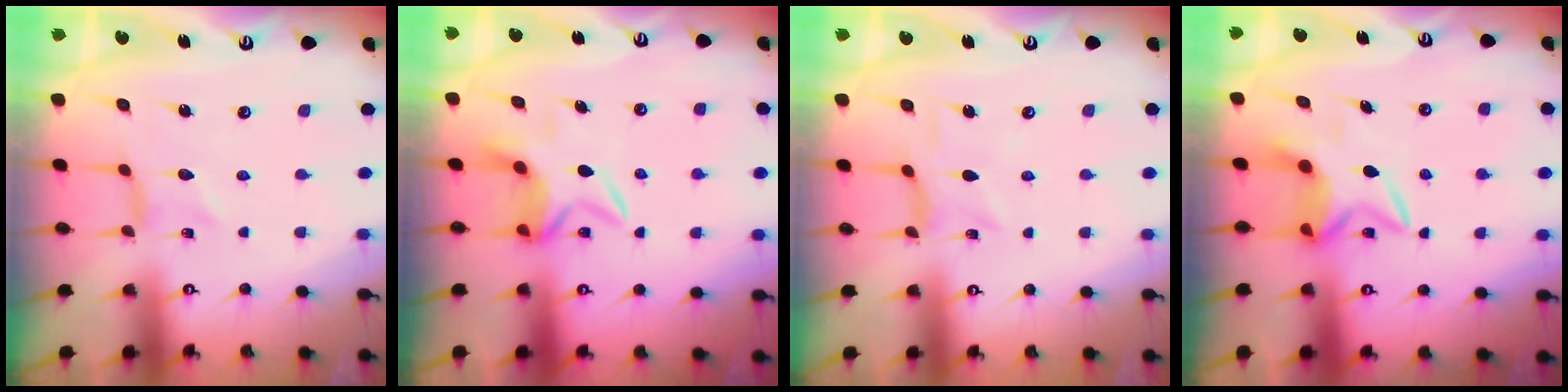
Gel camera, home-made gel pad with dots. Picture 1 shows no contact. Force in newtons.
{"total": 8.8, "press": 8.7, "slide": 1.2}
{"total": 1.8, "press": 1.7, "slide": 0.4}
{"total": 6.7, "press": 6.7, "slide": 0.4}